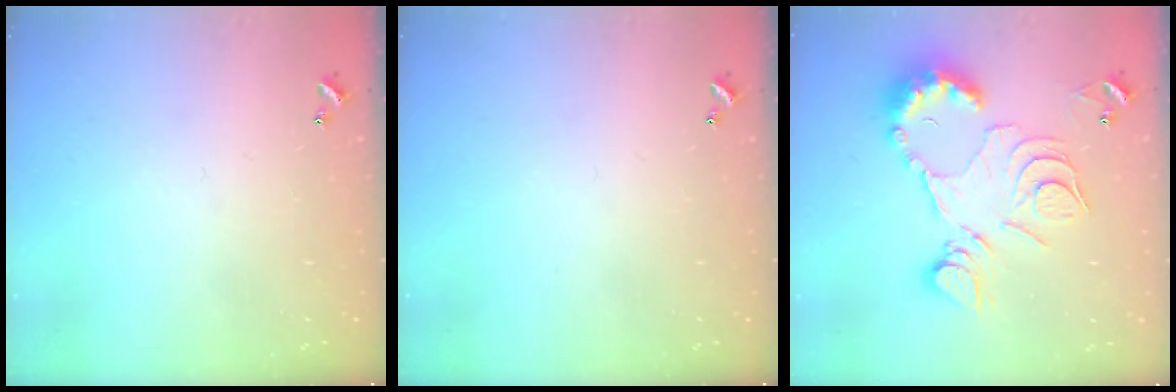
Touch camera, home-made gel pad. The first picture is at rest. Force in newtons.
{"total": 0.0}
{"total": 18.4, "press": 18.4, "slide": 1.7}